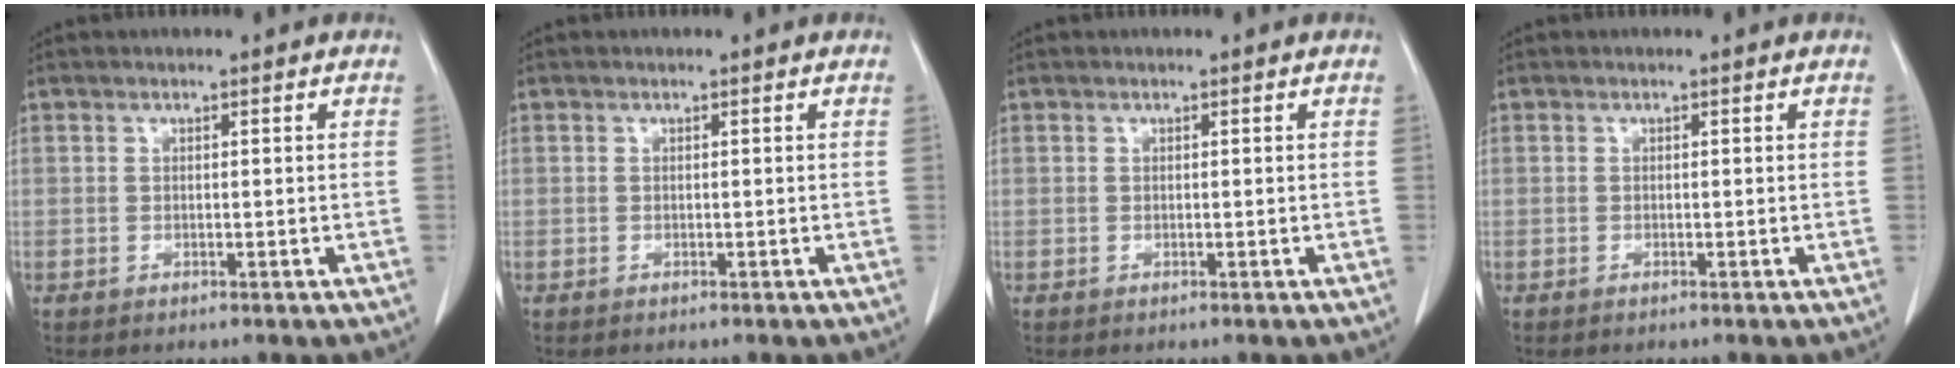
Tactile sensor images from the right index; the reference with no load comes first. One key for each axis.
{"total": 0.0}
{"total": 0.0}
{"total": 0.0}